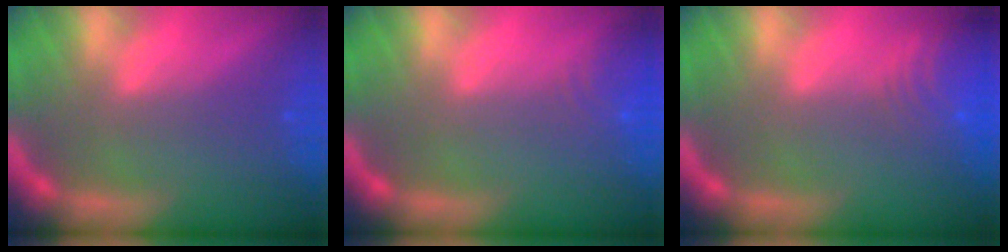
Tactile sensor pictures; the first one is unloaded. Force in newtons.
{"total": 3.0}
{"total": 7.0}